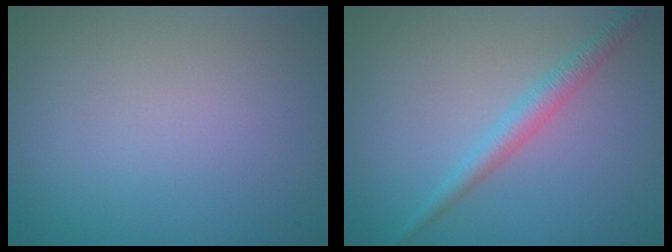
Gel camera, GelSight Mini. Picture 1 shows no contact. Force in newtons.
{"total": 2.4, "press": 2.3, "slide": 0.2}